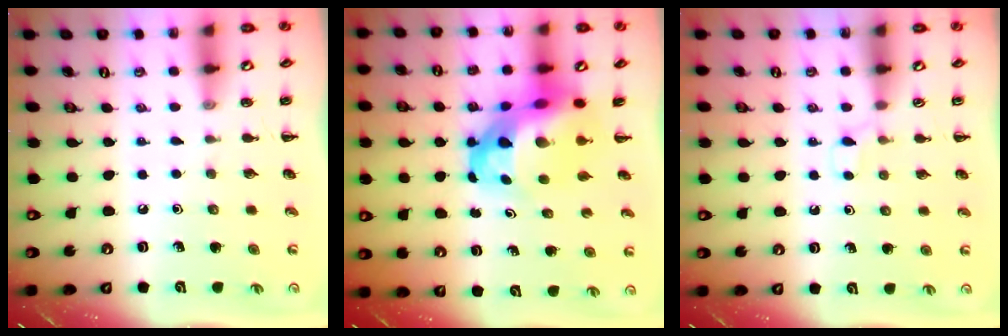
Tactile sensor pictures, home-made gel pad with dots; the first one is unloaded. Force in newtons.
{"total": 10.8, "press": 10.4, "slide": 2.9}
{"total": 3.1, "press": 2.9, "slide": 1.2}